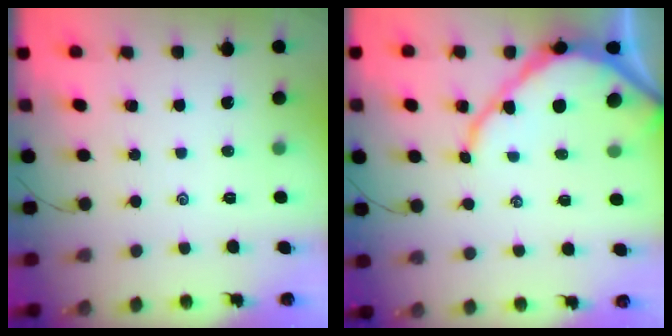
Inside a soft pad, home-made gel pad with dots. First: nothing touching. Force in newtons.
{"total": 9.1, "press": 9.0, "slide": 0.7}